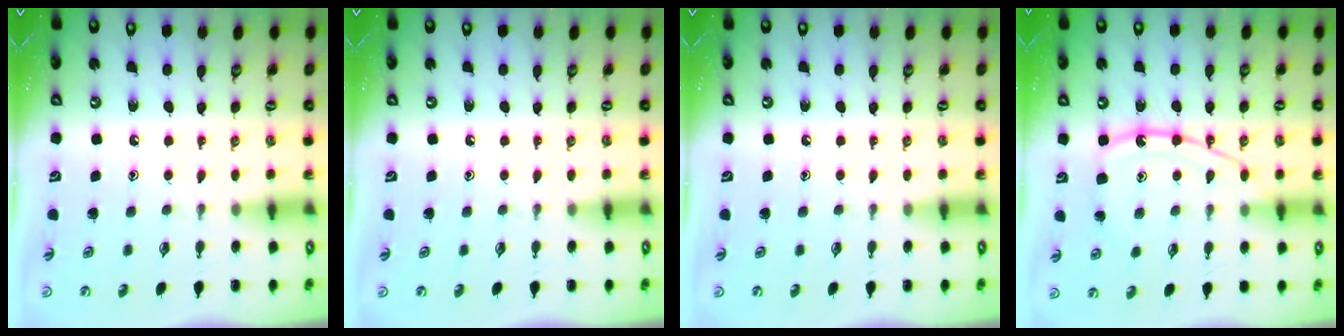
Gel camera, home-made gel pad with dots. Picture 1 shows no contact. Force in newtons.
{"total": 0.0}
{"total": 0.0}
{"total": 13.1, "press": 13.1, "slide": 1.0}